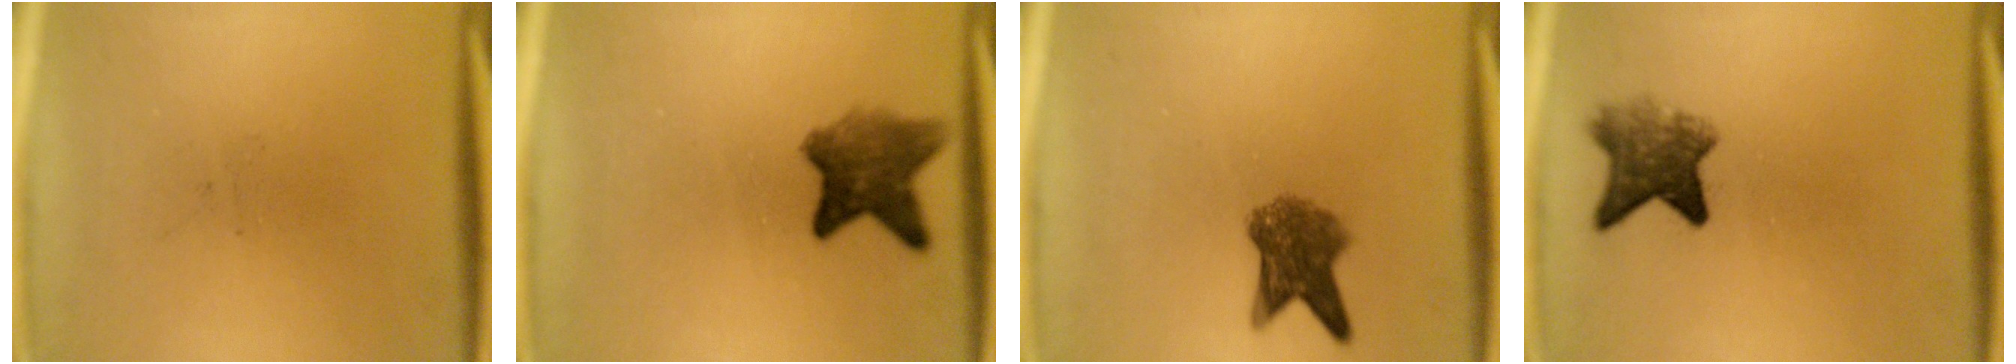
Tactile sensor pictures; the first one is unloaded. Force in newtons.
{"total": 6.3}
{"total": 5.7}
{"total": 5.7}